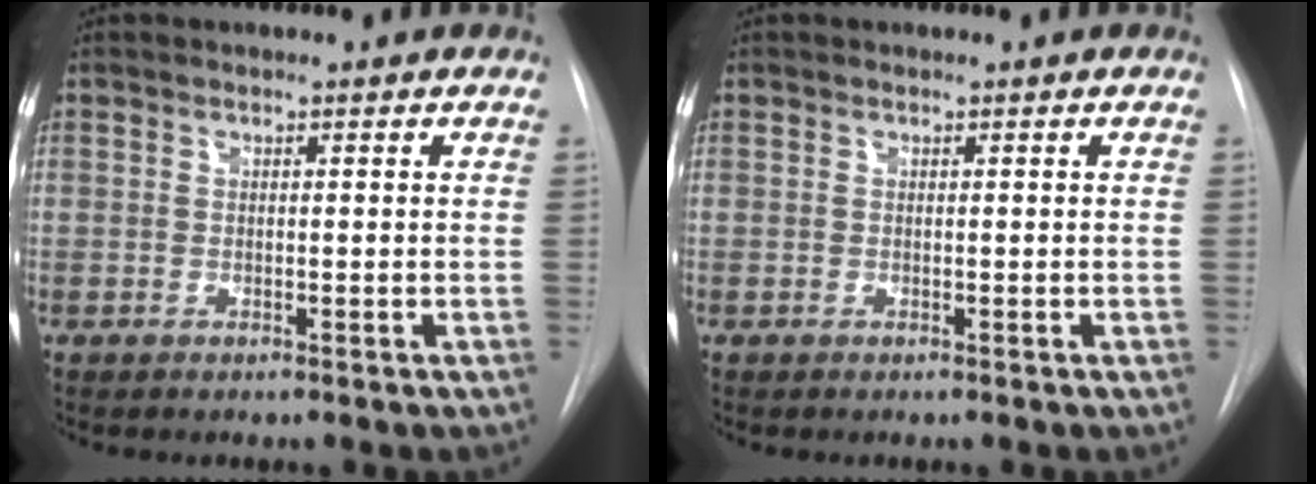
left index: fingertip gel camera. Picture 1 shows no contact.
{"total": 0.0}